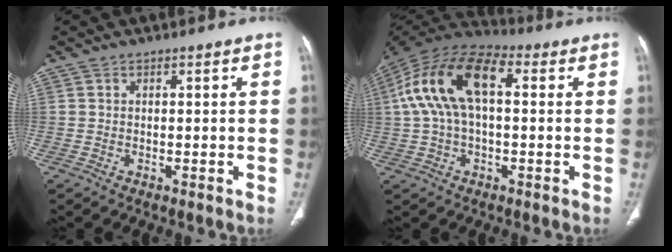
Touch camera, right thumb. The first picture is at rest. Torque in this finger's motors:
{"motor_torque": [2.50, 2.51, 0.43, -0.34, 0.24]}